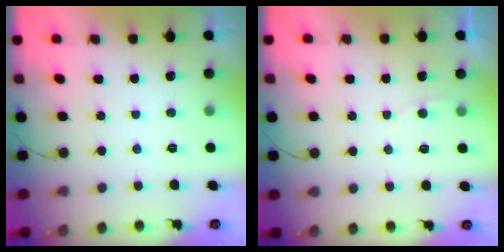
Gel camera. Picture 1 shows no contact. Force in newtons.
{"total": 2.0, "press": 2.0, "slide": 0.2}